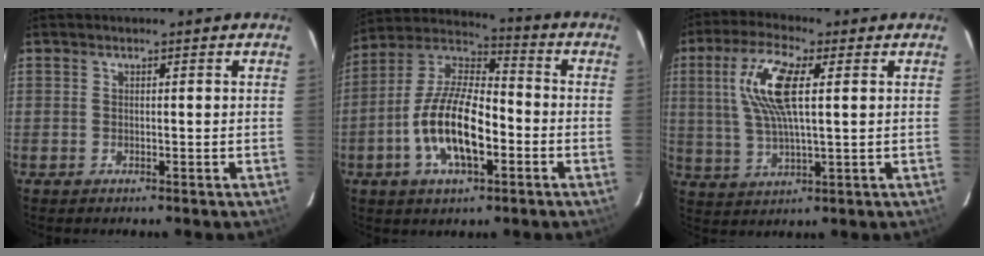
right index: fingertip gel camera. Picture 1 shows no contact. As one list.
[{"total": 15.6, "force": [-4.7, 6.4, 13.4], "torque": [-0.268, 0.002, -0.090]}, {"total": 11.5, "force": [2.8, 3.3, 10.7], "torque": [-0.216, 0.011, 0.056]}]